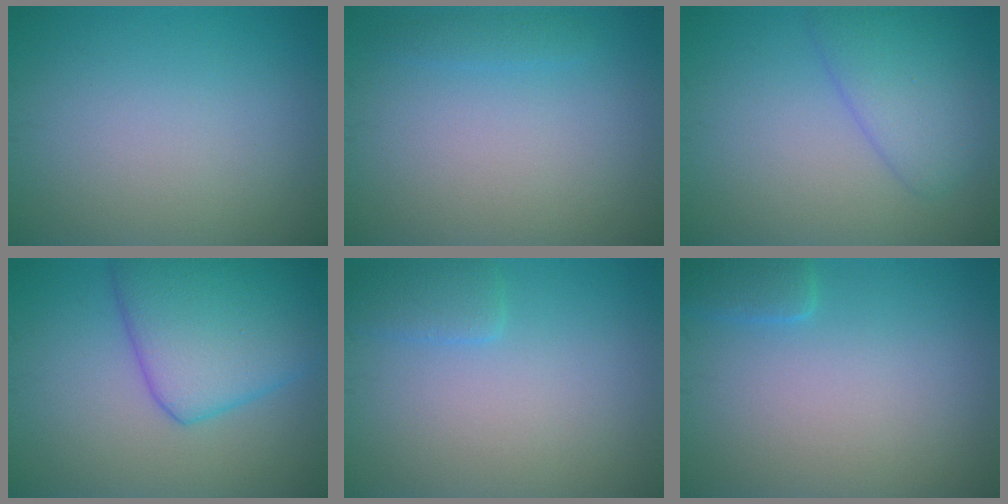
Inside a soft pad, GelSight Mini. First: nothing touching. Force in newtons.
{"total": 1.0, "press": 1.0, "slide": 0.1}
{"total": 3.8, "press": 3.8, "slide": 0.2}
{"total": 8.1, "press": 8.0, "slide": 0.5}
{"total": 1.7, "press": 1.7, "slide": 0.2}
{"total": 1.7, "press": 1.7, "slide": 0.1}